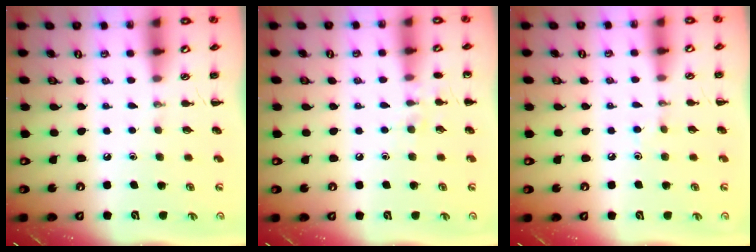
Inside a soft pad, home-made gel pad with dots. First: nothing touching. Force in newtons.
{"total": 6.8, "press": 6.5, "slide": 2.0}
{"total": 2.7, "press": 2.5, "slide": 0.9}